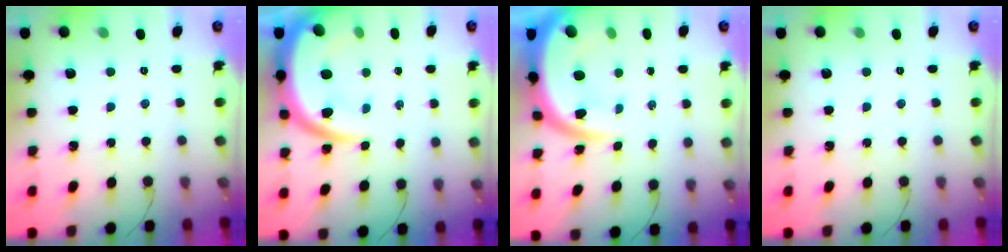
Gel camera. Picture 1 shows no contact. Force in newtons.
{"total": 15.0, "press": 14.9, "slide": 1.3}
{"total": 13.8, "press": 13.7, "slide": 1.3}
{"total": 0.0}